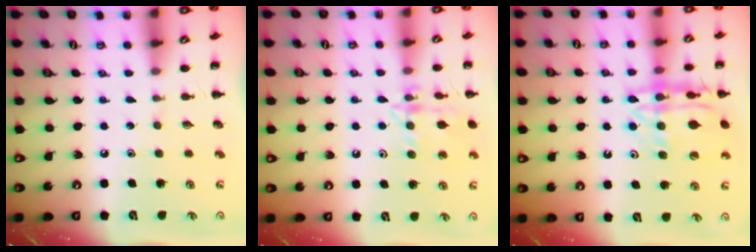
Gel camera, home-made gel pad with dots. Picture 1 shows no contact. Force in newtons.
{"total": 13.8, "press": 13.7, "slide": 0.9}
{"total": 16.3, "press": 16.1, "slide": 2.3}